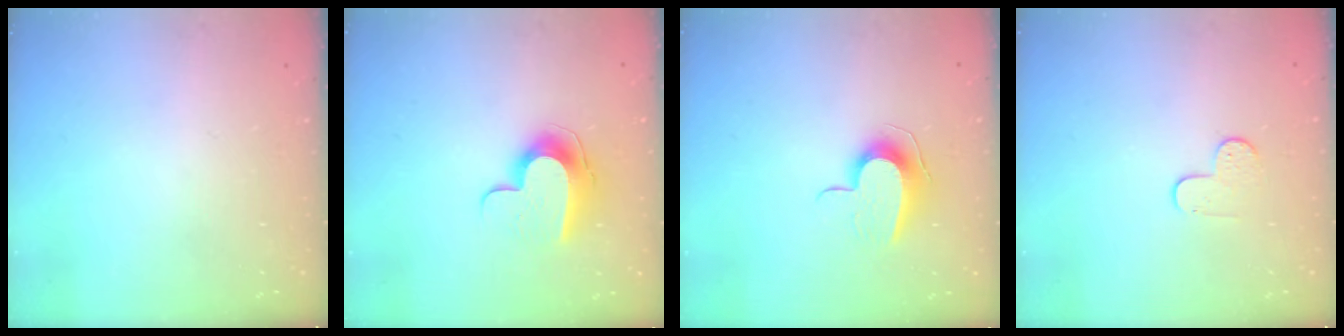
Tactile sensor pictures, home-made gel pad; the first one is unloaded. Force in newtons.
{"total": 10.4, "press": 10.4, "slide": 0.3}
{"total": 9.2, "press": 9.2, "slide": 0.5}
{"total": 5.8, "press": 5.7, "slide": 0.6}